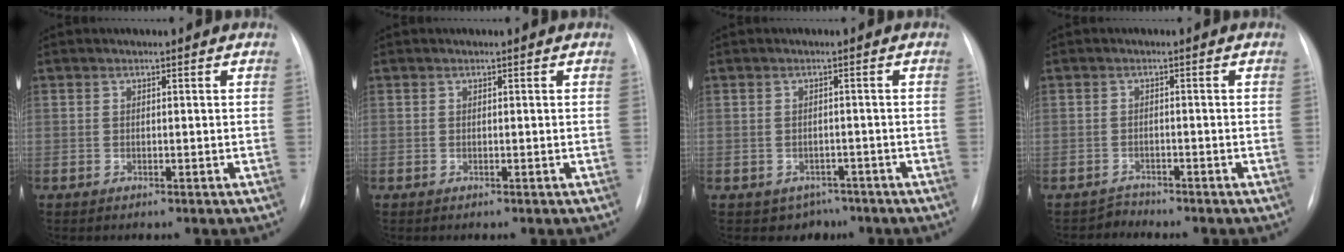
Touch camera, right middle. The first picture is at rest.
{"total": 0.0}
{"total": 3.5, "force": [-2.4, 2.5, 0.2], "torque": [0.001, 0.012, -0.026]}
{"total": 1.8, "force": [-1.5, 0.1, -1.0], "torque": [0.025, -0.009, -0.027]}